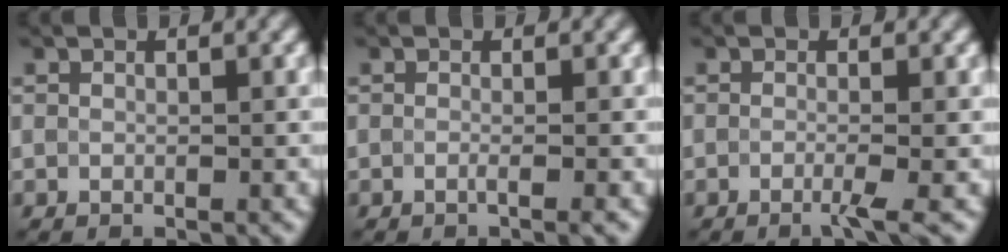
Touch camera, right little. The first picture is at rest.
{"total": 1.1, "force": [-0.6, 0.3, 0.8], "torque": [-0.006, -0.009, -0.022]}
{"total": 1.7, "force": [-1.3, 0.0, 1.2], "torque": [-0.018, -0.007, -0.024]}